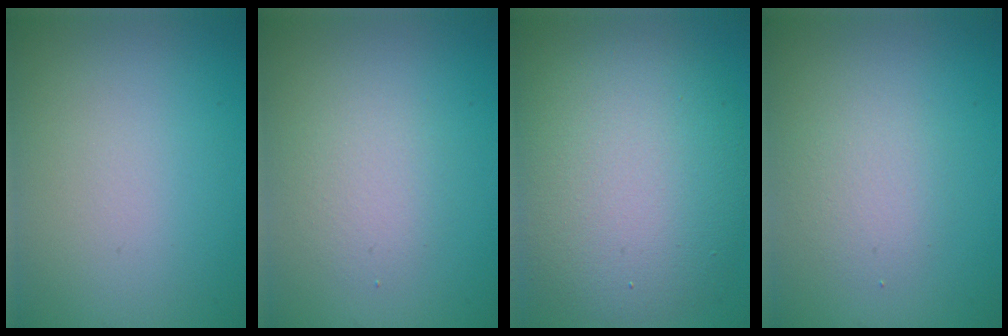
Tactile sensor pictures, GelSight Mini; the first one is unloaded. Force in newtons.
{"total": 2.2, "press": 2.2, "slide": 0.1}
{"total": 10.6, "press": 10.6, "slide": 0.8}
{"total": 2.0, "press": 2.0, "slide": 0.1}